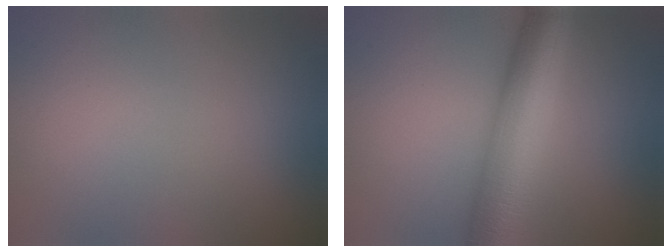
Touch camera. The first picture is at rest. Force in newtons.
{"total": 9.0, "press": 9.0, "slide": 0.1}